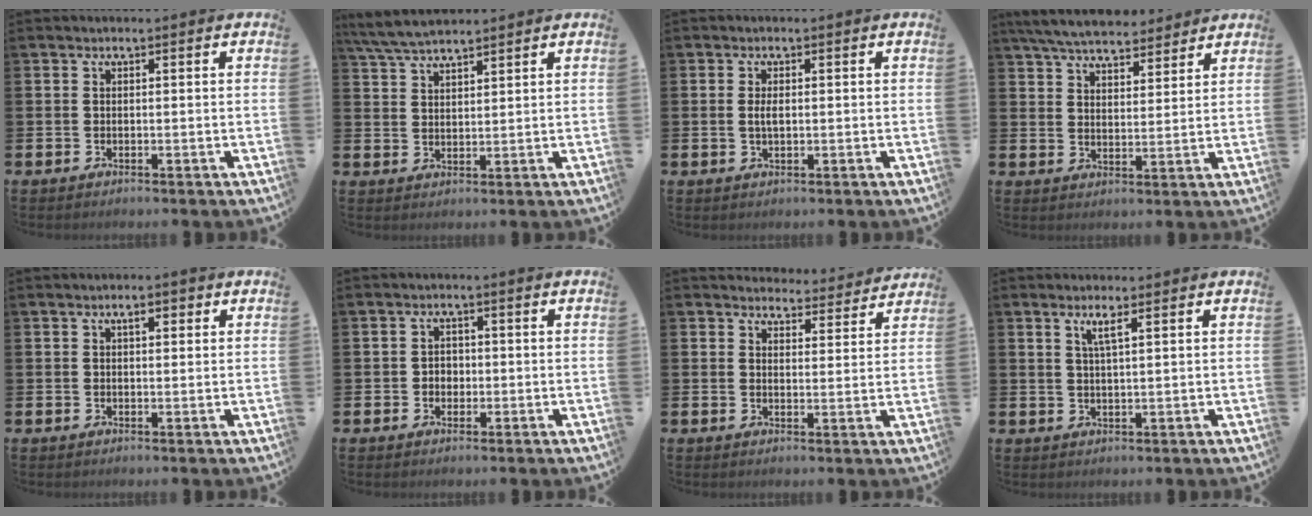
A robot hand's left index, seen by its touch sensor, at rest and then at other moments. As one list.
[{"total": 5.2, "force": [4.8, 0.8, 1.7], "torque": [-0.054, -0.012, 0.090]}, {"total": 1.8, "force": [0.1, 0.8, 1.6], "torque": [-0.030, 0.004, -0.001]}, {"total": 6.6, "force": [6.3, 1.3, 1.4], "torque": [-0.047, -0.027, 0.114]}, {"total": 2.2, "force": [1.1, 0.9, 1.7], "torque": [-0.017, 0.001, 0.013]}, {"total": 1.9, "force": [-0.3, 1.8, 0.8], "torque": [-0.008, 0.006, -0.011]}, {"total": 3.8, "force": [3.7, 0.9, -0.2], "torque": [0.000, -0.030, 0.065]}, {"total": 2.5, "force": [1.5, 0.3, 2.0], "torque": [-0.039, 0.002, 0.025]}]